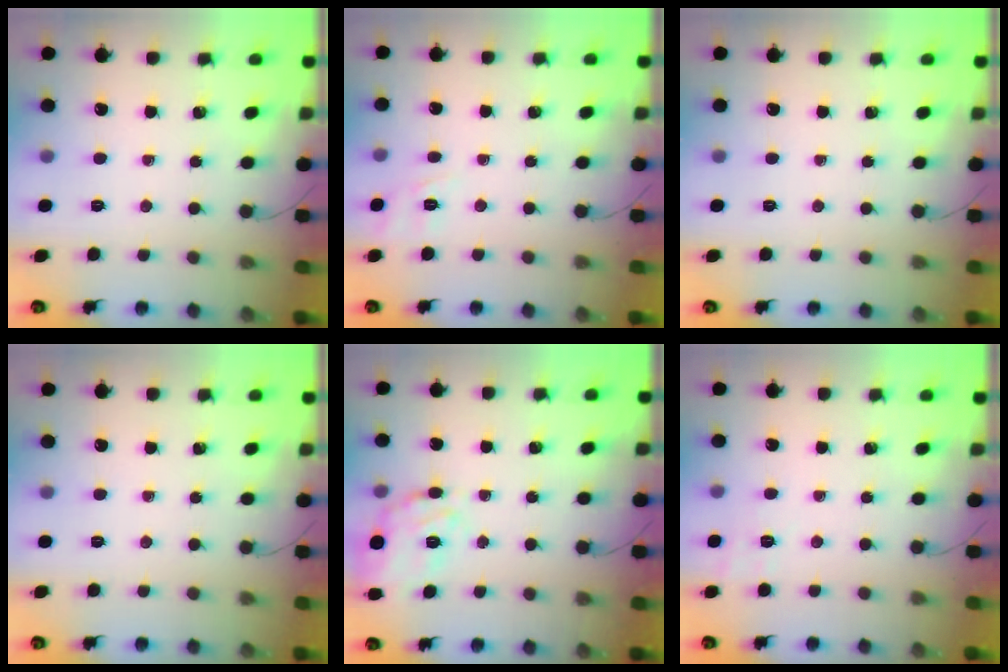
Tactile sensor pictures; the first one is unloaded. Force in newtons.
{"total": 2.2, "press": 0.7, "slide": 2.1}
{"total": 0.0}
{"total": 0.0}
{"total": 14.3, "press": 14.1, "slide": 2.7}
{"total": 2.3, "press": 1.5, "slide": 1.8}